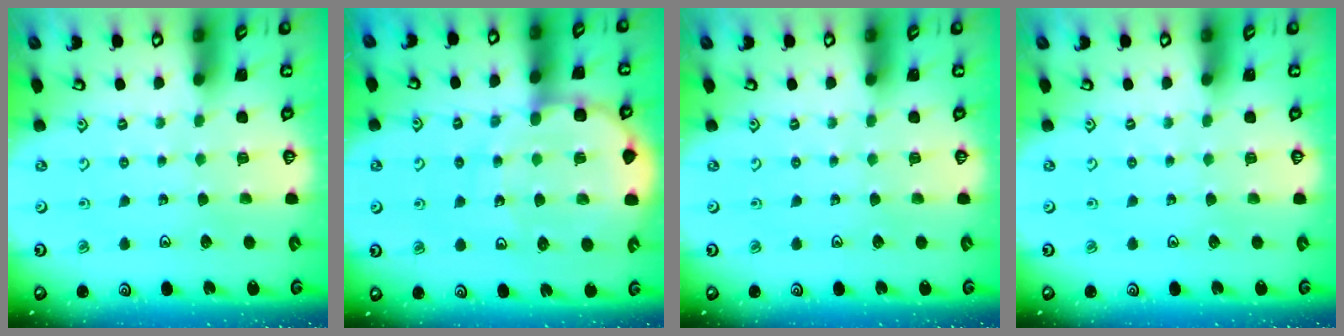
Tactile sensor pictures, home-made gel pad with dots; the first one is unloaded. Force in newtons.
{"total": 11.2, "press": 10.9, "slide": 2.7}
{"total": 0.0}
{"total": 0.0}